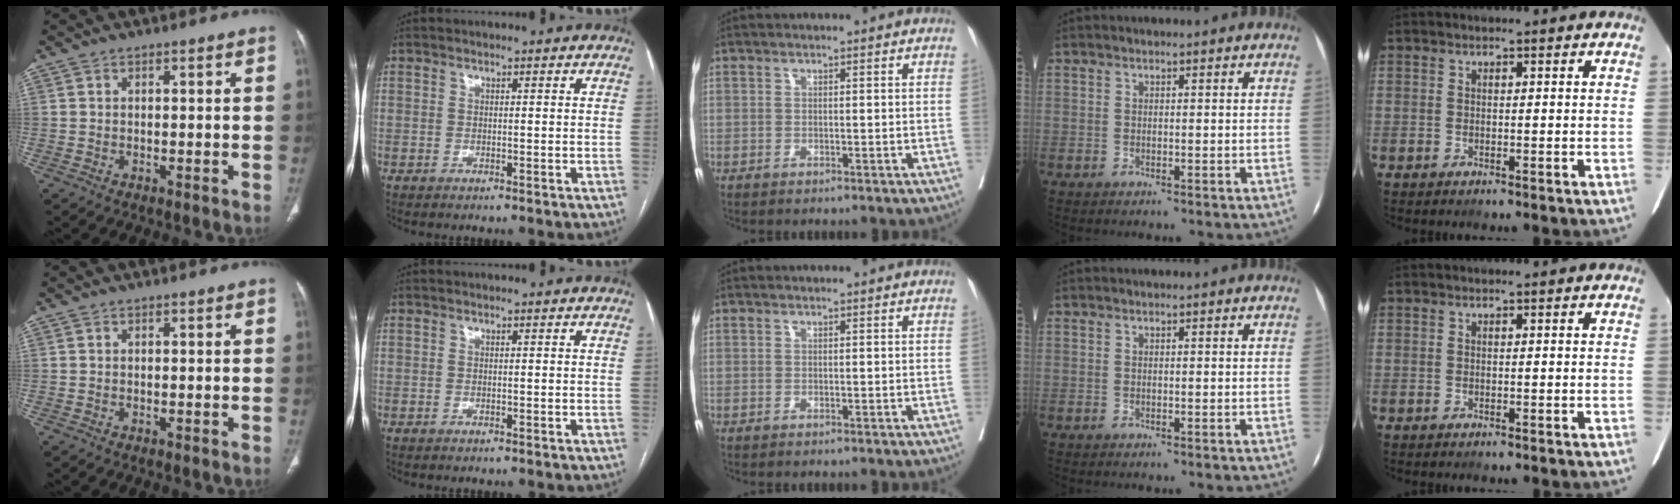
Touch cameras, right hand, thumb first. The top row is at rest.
{}